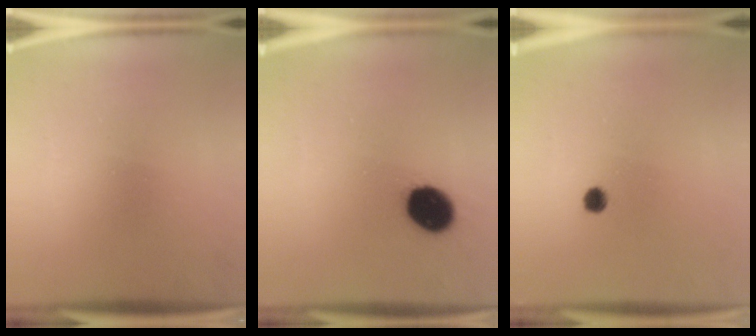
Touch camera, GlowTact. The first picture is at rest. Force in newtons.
{"total": 11.5}
{"total": 1.4}